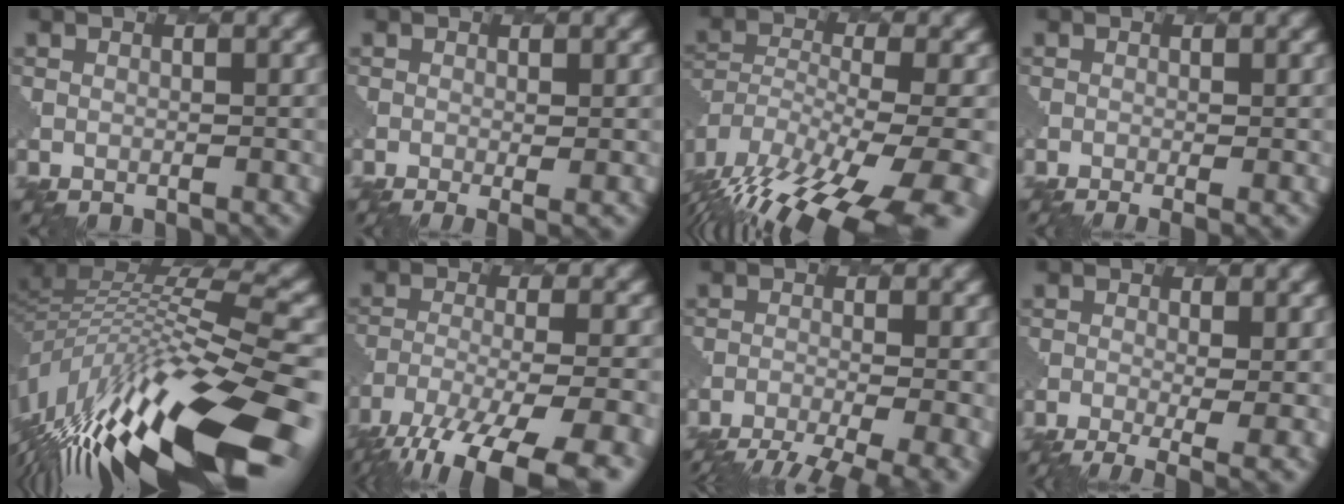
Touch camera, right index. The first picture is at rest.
{"total": 3.4, "force": [-0.6, 1.2, 3.1], "torque": [-0.035, 0.002, 0.001]}
{"total": 18.4, "force": [-13.5, 6.6, 10.5], "torque": [-0.204, -0.022, -0.192]}
{"total": 2.6, "force": [-1.1, 0.8, 2.2], "torque": [-0.034, 0.007, -0.011]}
{"total": 15.5, "force": [-7.2, 4.5, 13.0], "torque": [-0.264, 0.008, -0.125]}
{"total": 14.3, "force": [-10.8, 4.4, 8.2], "torque": [-0.163, -0.046, -0.151]}
{"total": 10.2, "force": [-8.2, 2.7, 5.5], "torque": [-0.090, -0.026, -0.101]}
{"total": 5.6, "force": [-1.9, 2.1, 4.9], "torque": [-0.074, -0.009, -0.020]}